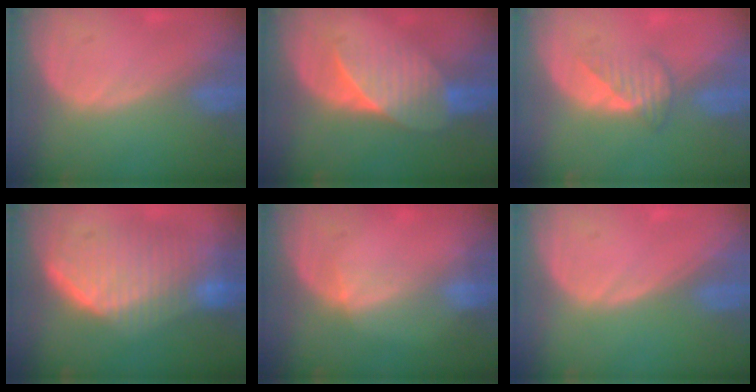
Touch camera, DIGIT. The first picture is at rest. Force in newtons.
{"total": 7.3, "press": 6.8, "slide": 2.7}
{"total": 3.5, "press": 3.2, "slide": 1.4}
{"total": 10.0, "press": 9.0, "slide": 4.3}
{"total": 2.4, "press": 2.1, "slide": 1.2}
{"total": 0.0}